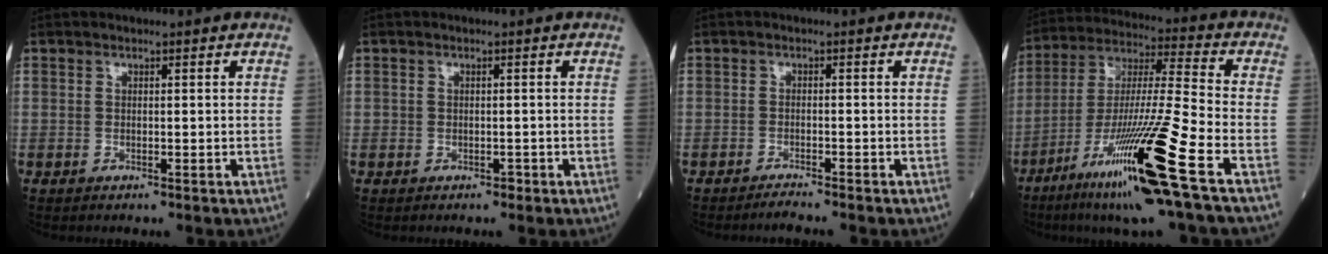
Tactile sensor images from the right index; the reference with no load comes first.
{"total": 0.7, "force": [-0.1, 0.6, 0.3], "torque": [-0.007, 0.005, 0.002]}
{"total": 1.9, "force": [-1.8, -0.5, 0.4], "torque": [-0.012, -0.006, -0.033]}
{"total": 19.3, "force": [-9.6, -1.0, 16.8], "torque": [-0.323, -0.043, -0.176]}